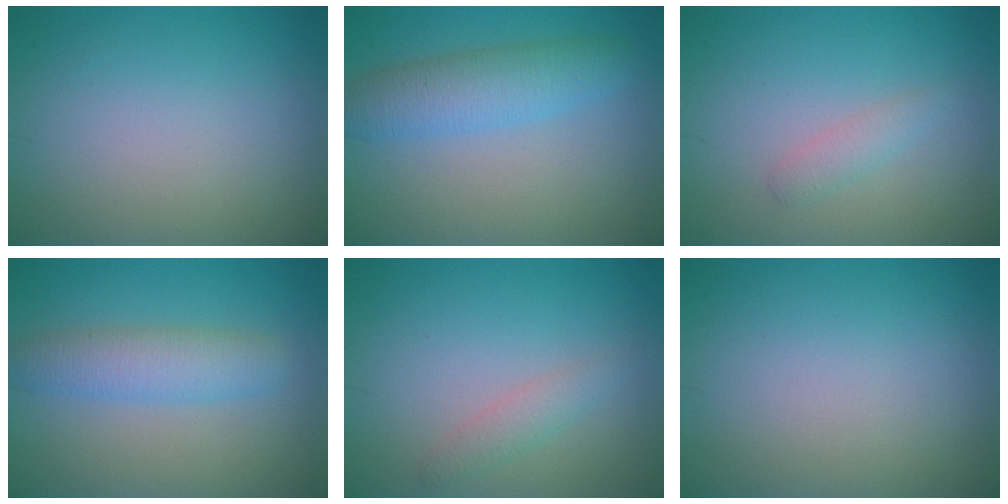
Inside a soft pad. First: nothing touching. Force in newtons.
{"total": 4.3, "press": 4.3, "slide": 0.1}
{"total": 1.3, "press": 1.3, "slide": 0.1}
{"total": 3.8, "press": 3.8, "slide": 0.0}
{"total": 1.6, "press": 1.6, "slide": 0.1}
{"total": 0.0}